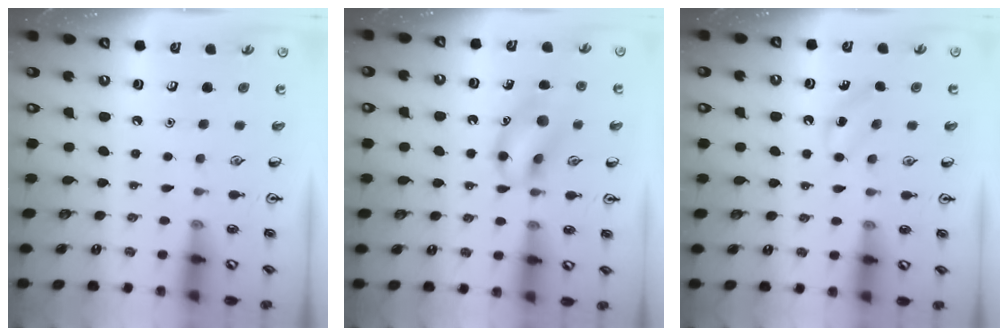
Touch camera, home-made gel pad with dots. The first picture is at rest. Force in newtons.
{"total": 12.8, "press": 12.7, "slide": 1.3}
{"total": 5.0, "press": 4.8, "slide": 1.5}